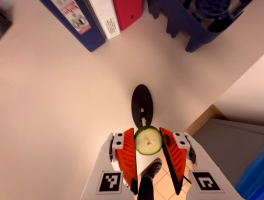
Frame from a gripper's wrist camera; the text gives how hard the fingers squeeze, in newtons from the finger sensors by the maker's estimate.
{"total": 6.0, "left": 5.8, "right": 6.1}